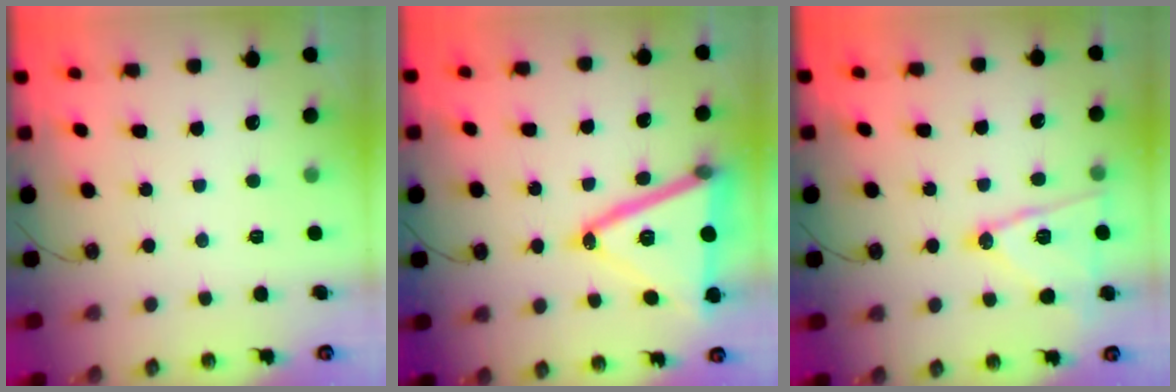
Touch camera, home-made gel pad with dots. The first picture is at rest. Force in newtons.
{"total": 22.6, "press": 22.4, "slide": 3.3}
{"total": 14.0, "press": 14.0, "slide": 0.8}